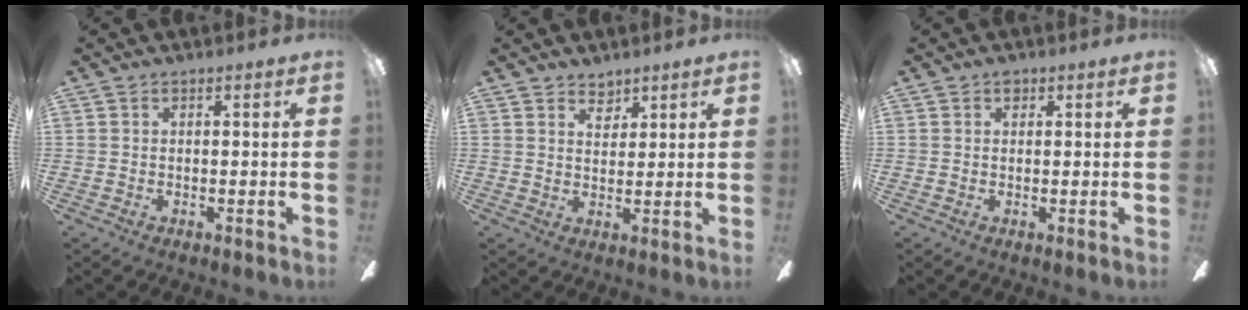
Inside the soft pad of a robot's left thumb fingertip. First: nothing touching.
{"total": 3.6, "force": [3.0, 2.0, 0.7], "torque": [-0.006, -0.014, 0.053]}
{"total": 1.2, "force": [0.6, 0.8, 0.6], "torque": [-0.005, -0.001, 0.010]}